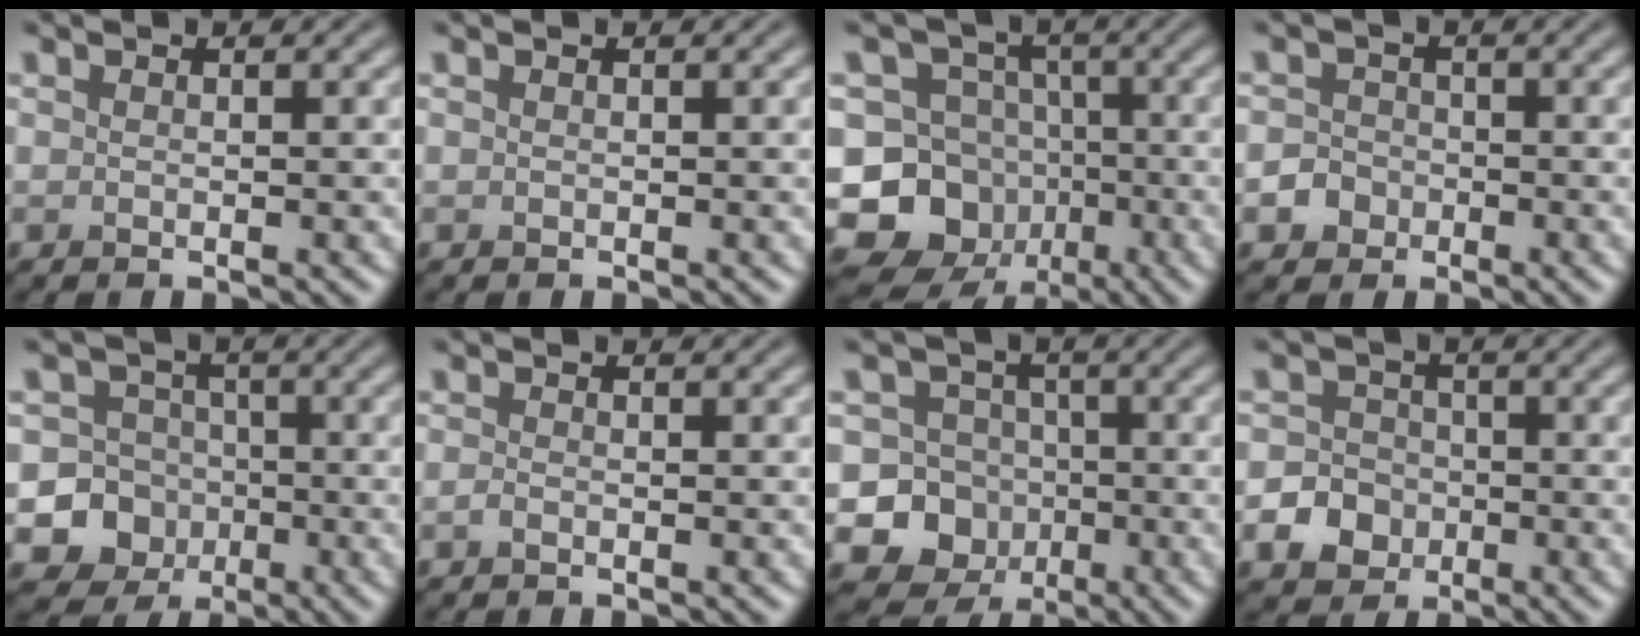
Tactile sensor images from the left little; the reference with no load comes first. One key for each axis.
{"total": 0.0}
{"total": 9.7, "fx": -3.6, "fy": 8.6, "fz": 2.8, "tx": -0.052, "ty": 0.004, "tz": -0.084}
{"total": 2.0, "fx": -0.8, "fy": 1.8, "fz": 0.4, "tx": 0.006, "ty": 0.002, "tz": -0.021}
{"total": 10.1, "fx": -3.6, "fy": 9.3, "fz": 1.6, "tx": -0.015, "ty": -0.014, "tz": -0.081}
{"total": 0.6, "fx": -0.4, "fy": 0.2, "fz": 0.4, "tx": -0.009, "ty": -0.002, "tz": -0.009}
{"total": 10.5, "fx": -2.9, "fy": 9.9, "fz": 2.3, "tx": -0.024, "ty": 0.001, "tz": -0.073}
{"total": 3.8, "fx": -1.5, "fy": 3.3, "fz": 1.0, "tx": 0.002, "ty": -0.001, "tz": -0.039}